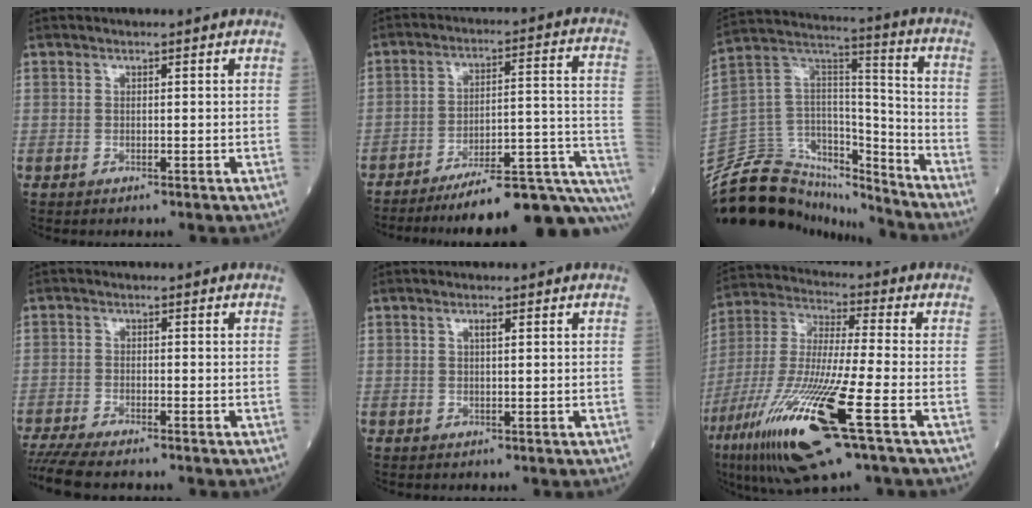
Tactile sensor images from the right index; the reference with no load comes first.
{"total": 22.4, "force": [-18.3, 1.6, 12.9], "torque": [-0.096, 0.028, -0.257]}
{"total": 24.2, "force": [-22.4, 6.5, 6.6], "torque": [-0.162, 0.039, -0.373]}
{"total": 7.8, "force": [-6.8, 0.7, 3.7], "torque": [-0.067, -0.018, -0.116]}
{"total": 1.0, "force": [0.4, 0.2, 0.9], "torque": [-0.019, 0.001, 0.006]}
{"total": 20.3, "force": [-9.4, 1.7, 18.0], "torque": [-0.392, -0.047, -0.174]}